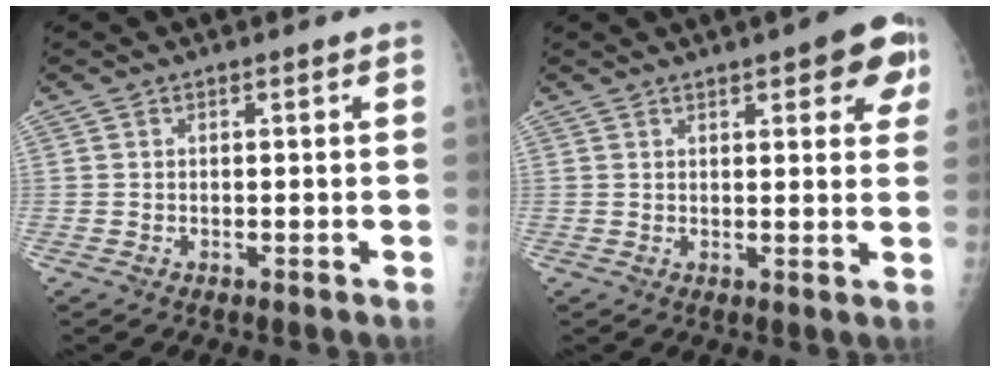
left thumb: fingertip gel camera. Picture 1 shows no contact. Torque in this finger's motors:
{"motor_torque": [0.03, 0.42, -0.02, -0.12, 0.07]}